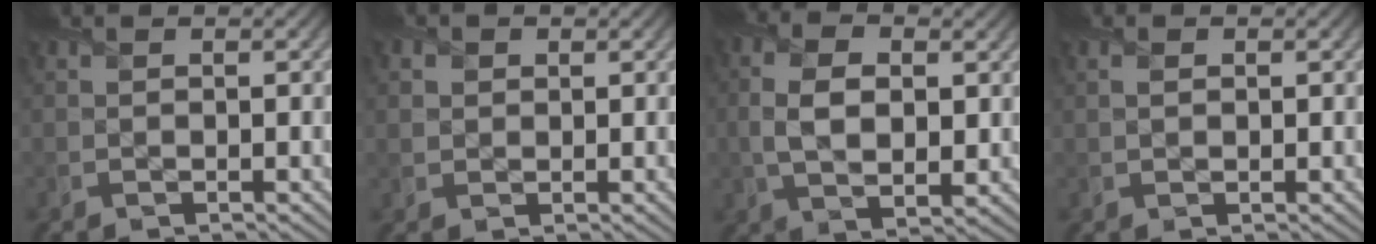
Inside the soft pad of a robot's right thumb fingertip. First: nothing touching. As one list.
[{"total": 2.2, "force": [0.9, 1.8, 0.8], "torque": [-0.030, -0.002, 0.016]}, {"total": 7.4, "force": [0.6, 4.4, 6.0], "torque": [-0.133, -0.005, 0.008]}, {"total": 1.1, "force": [0.3, 0.7, 0.7], "torque": [-0.014, -0.004, 0.011]}]